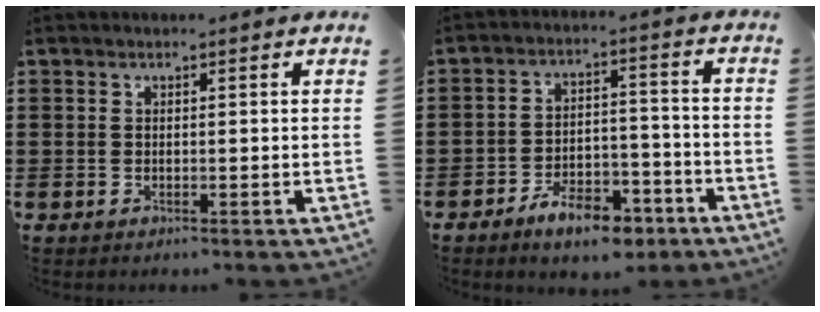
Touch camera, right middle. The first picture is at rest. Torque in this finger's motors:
{"motor_torque": [1.95, -0.19, 0.21, 0.13]}